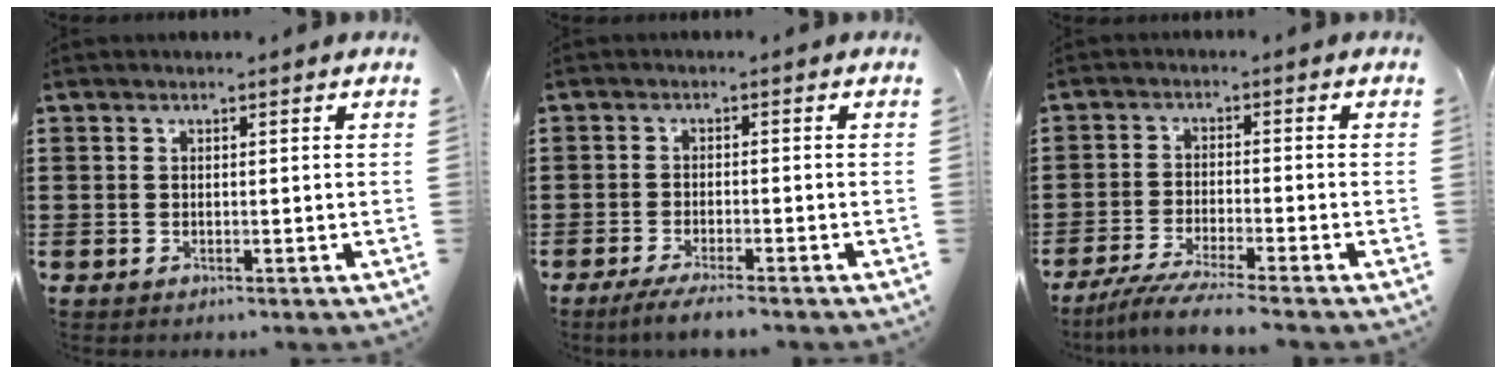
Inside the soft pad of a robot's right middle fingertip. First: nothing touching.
{"total": 2.6, "force": [-2.2, -0.2, 1.4], "torque": [-0.021, -0.002, -0.041]}
{"total": 4.5, "force": [-4.0, -0.5, 1.9], "torque": [-0.046, -0.017, -0.080]}